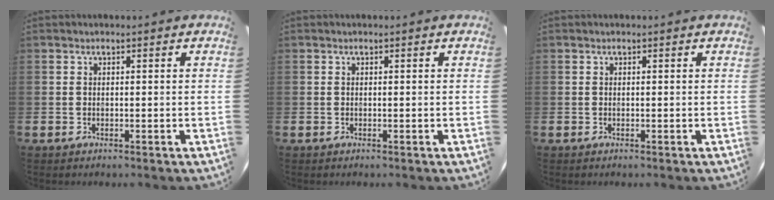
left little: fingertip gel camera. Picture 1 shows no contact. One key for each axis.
{"total": 0.0}
{"total": 0.0}